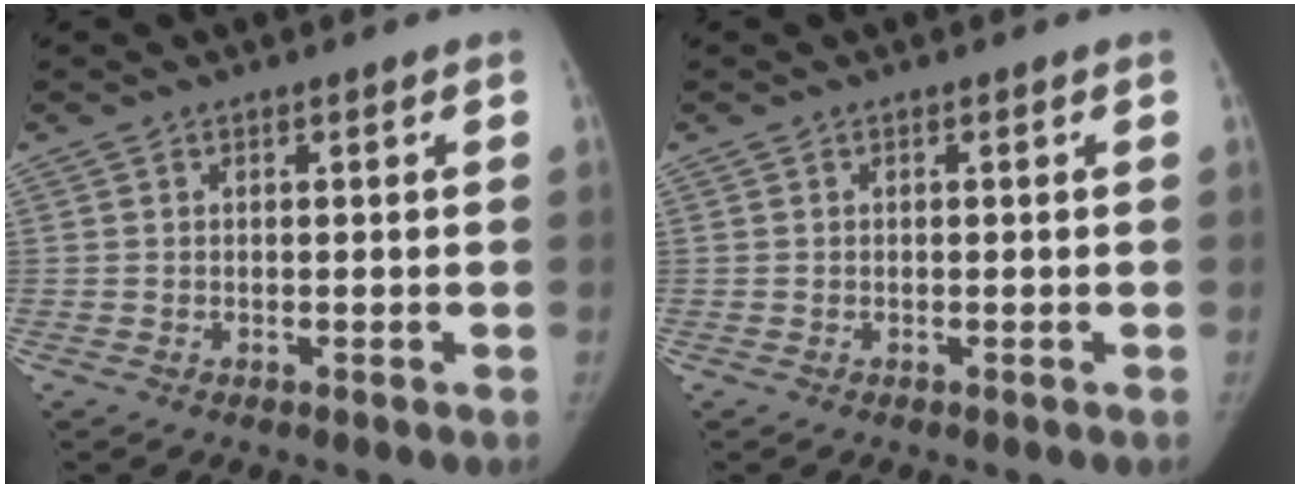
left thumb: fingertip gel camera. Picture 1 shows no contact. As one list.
[{"total": 0.0}]